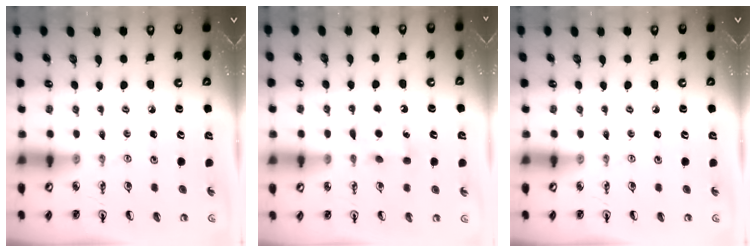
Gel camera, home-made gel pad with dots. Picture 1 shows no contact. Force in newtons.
{"total": 5.5, "press": 5.5, "slide": 0.6}
{"total": 0.0}